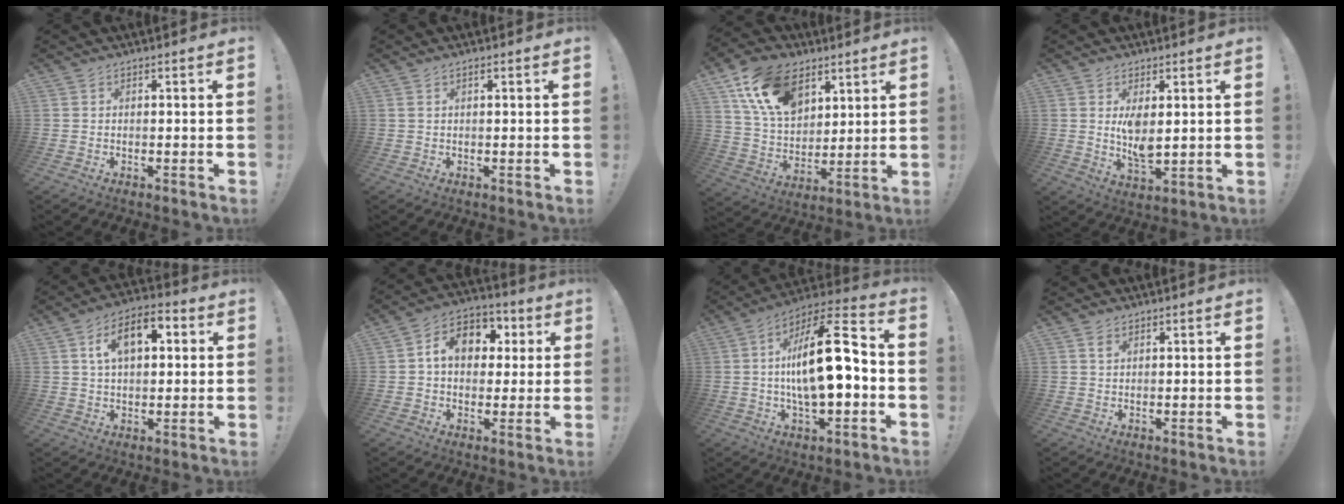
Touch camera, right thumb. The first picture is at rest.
{"total": 1.0, "force": [0.4, 0.1, 0.9], "torque": [-0.025, 0.004, 0.009]}
{"total": 18.1, "force": [9.1, 11.9, 10.0], "torque": [-0.177, -0.030, 0.177]}
{"total": 6.5, "force": [2.5, 2.6, 5.4], "torque": [-0.081, -0.018, 0.042]}
{"total": 11.3, "force": [3.4, 6.5, 8.6], "torque": [-0.126, 0.005, 0.057]}
{"total": 11.9, "force": [2.6, 9.1, 7.3], "torque": [-0.103, 0.004, 0.050]}
{"total": 18.7, "force": [-1.0, 6.7, 17.4], "torque": [-0.284, 0.006, -0.023]}
{"total": 1.5, "force": [0.9, 0.8, 0.9], "torque": [-0.011, -0.003, 0.014]}